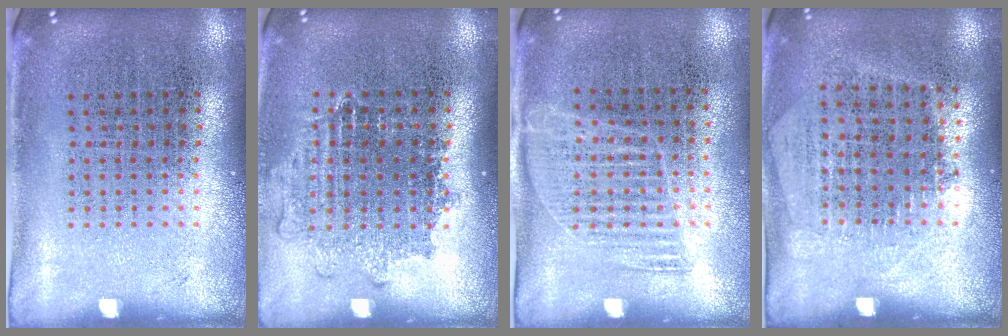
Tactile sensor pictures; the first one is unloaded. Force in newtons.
{"total": 1.1, "press": 1.1, "slide": 0.4}
{"total": 1.2, "press": 1.0, "slide": 0.7}
{"total": 1.2, "press": 1.1, "slide": 0.5}